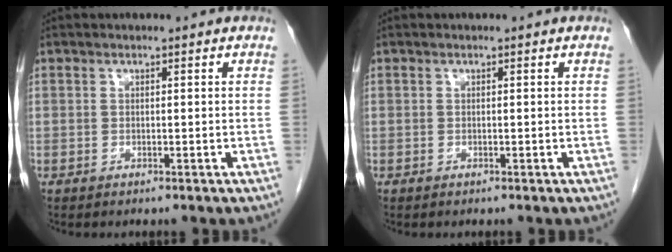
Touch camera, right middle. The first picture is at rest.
{"total": 0.0}